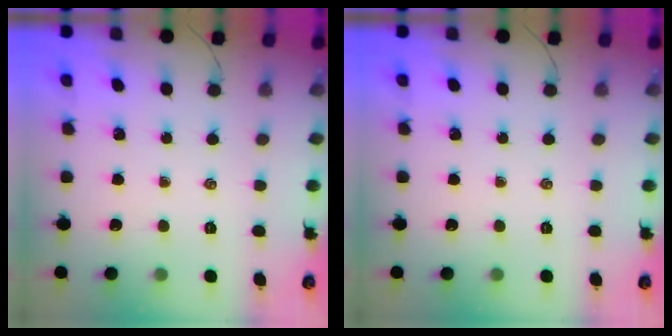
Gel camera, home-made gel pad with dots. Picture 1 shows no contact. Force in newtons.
{"total": 0.0}